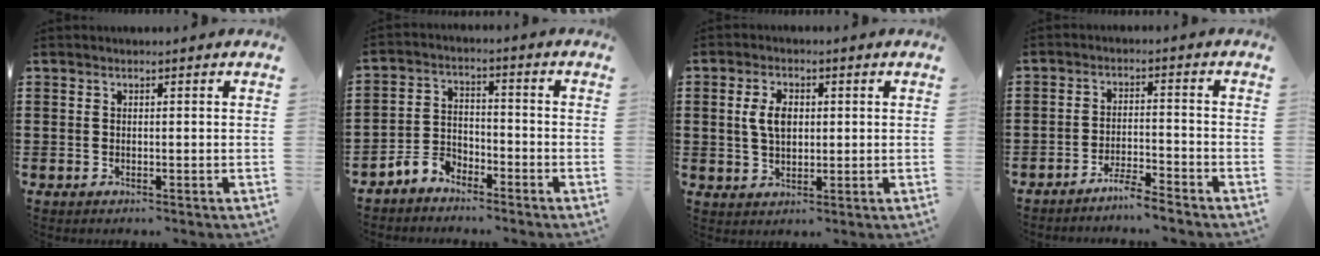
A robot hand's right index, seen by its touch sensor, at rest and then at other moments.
{"total": 4.3, "force": [-3.8, 1.8, 0.9], "torque": [-0.035, 0.006, -0.080]}
{"total": 4.7, "force": [0.8, 2.8, 3.8], "torque": [-0.087, 0.008, 0.009]}
{"total": 3.9, "force": [-3.8, -0.3, 1.0], "torque": [-0.028, -0.002, -0.078]}